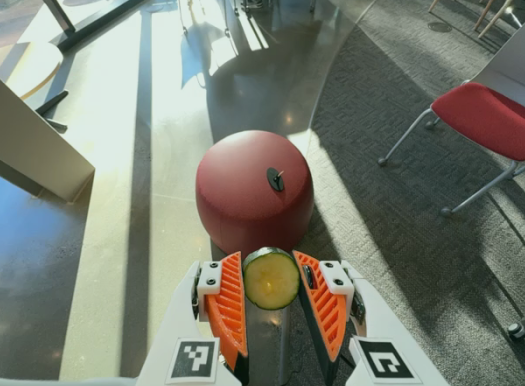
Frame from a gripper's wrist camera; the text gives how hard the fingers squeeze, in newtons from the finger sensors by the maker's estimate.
{"total": 6.9, "left": 6.6, "right": 7.3}